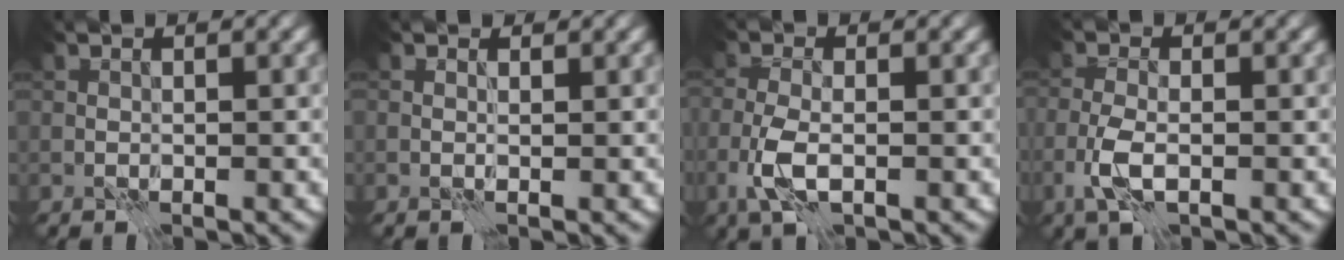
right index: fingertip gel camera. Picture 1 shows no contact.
{"total": 0.8, "force": [0.6, 0.3, 0.3], "torque": [-0.005, 0.002, 0.004]}
{"total": 3.4, "force": [-1.2, 1.4, 2.9], "torque": [-0.070, -0.003, -0.027]}
{"total": 3.0, "force": [-1.2, 1.1, 2.5], "torque": [-0.060, -0.002, -0.029]}